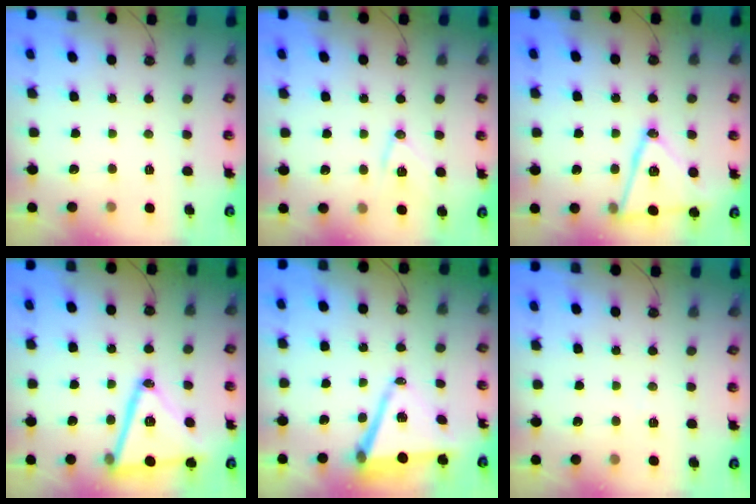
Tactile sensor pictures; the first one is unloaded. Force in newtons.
{"total": 10.8, "press": 10.8, "slide": 0.7}
{"total": 15.6, "press": 15.1, "slide": 3.8}
{"total": 21.3, "press": 21.1, "slide": 3.3}
{"total": 10.9, "press": 10.2, "slide": 4.0}
{"total": 3.9, "press": 2.1, "slide": 3.3}